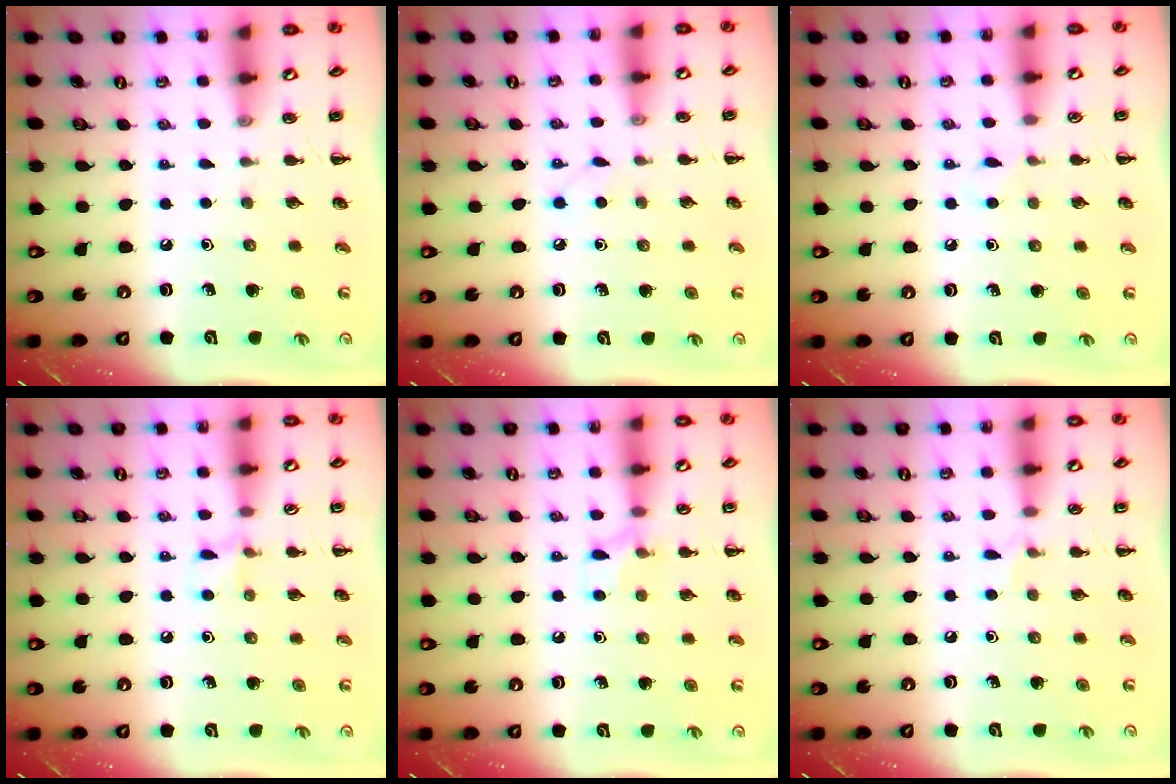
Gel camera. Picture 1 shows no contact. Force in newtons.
{"total": 2.7, "press": 2.6, "slide": 0.9}
{"total": 3.7, "press": 3.6, "slide": 1.2}
{"total": 6.1, "press": 5.8, "slide": 1.9}
{"total": 6.5, "press": 6.1, "slide": 2.3}
{"total": 3.8, "press": 3.6, "slide": 1.3}